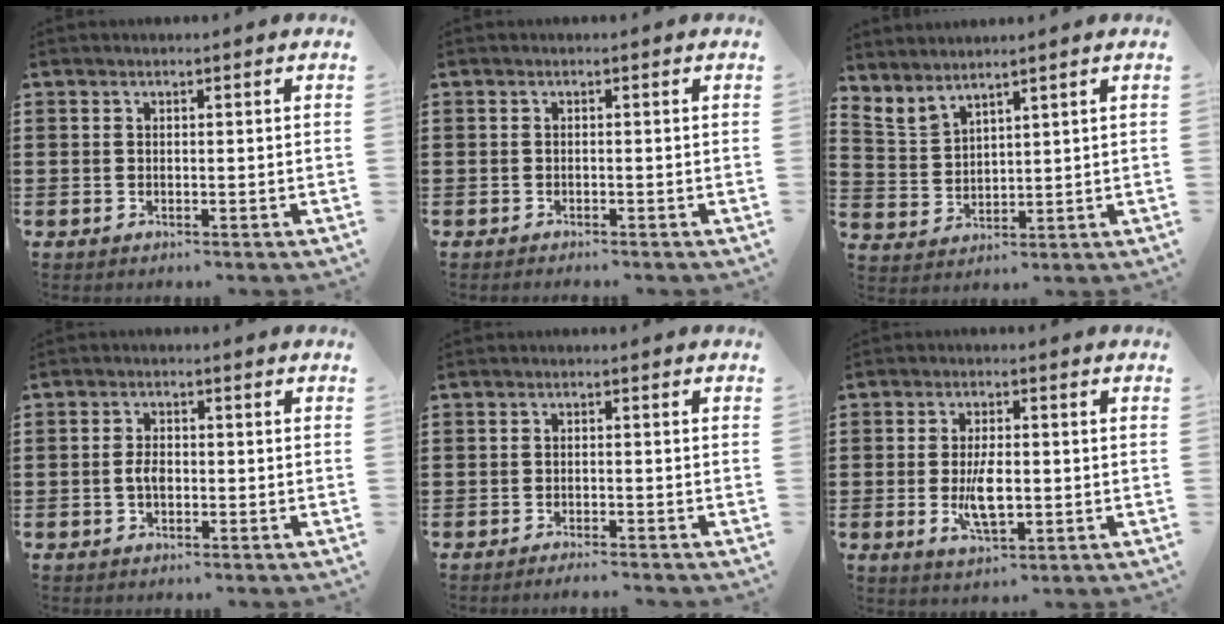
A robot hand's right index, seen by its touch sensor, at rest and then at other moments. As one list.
[{"total": 0.6, "force": [-0.6, 0.0, 0.0], "torque": [-0.003, -0.002, -0.011]}, {"total": 3.2, "force": [3.1, 0.7, 0.1], "torque": [-0.017, -0.006, 0.061]}, {"total": 2.2, "force": [-0.5, 1.2, 1.8], "torque": [-0.044, -0.003, -0.010]}, {"total": 1.4, "force": [-1.4, -0.1, 0.3], "torque": [-0.006, 0.003, -0.027]}, {"total": 6.0, "force": [-0.8, 2.3, 5.5], "torque": [-0.103, -0.011, -0.015]}]